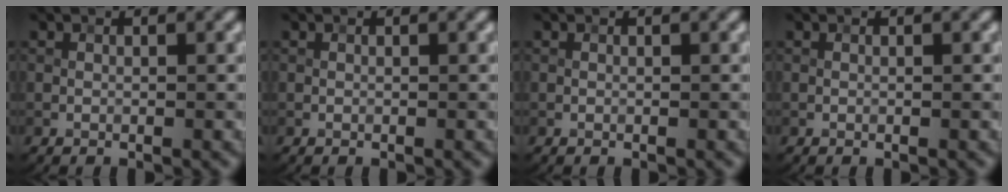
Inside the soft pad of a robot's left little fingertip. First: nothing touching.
{"total": 0.0}
{"total": 0.0}
{"total": 0.0}